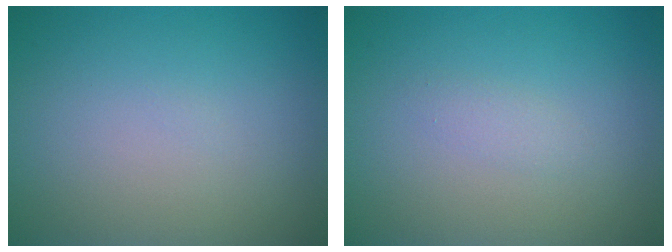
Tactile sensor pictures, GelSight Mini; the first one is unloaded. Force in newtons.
{"total": 0.9, "press": 0.9, "slide": 0.0}